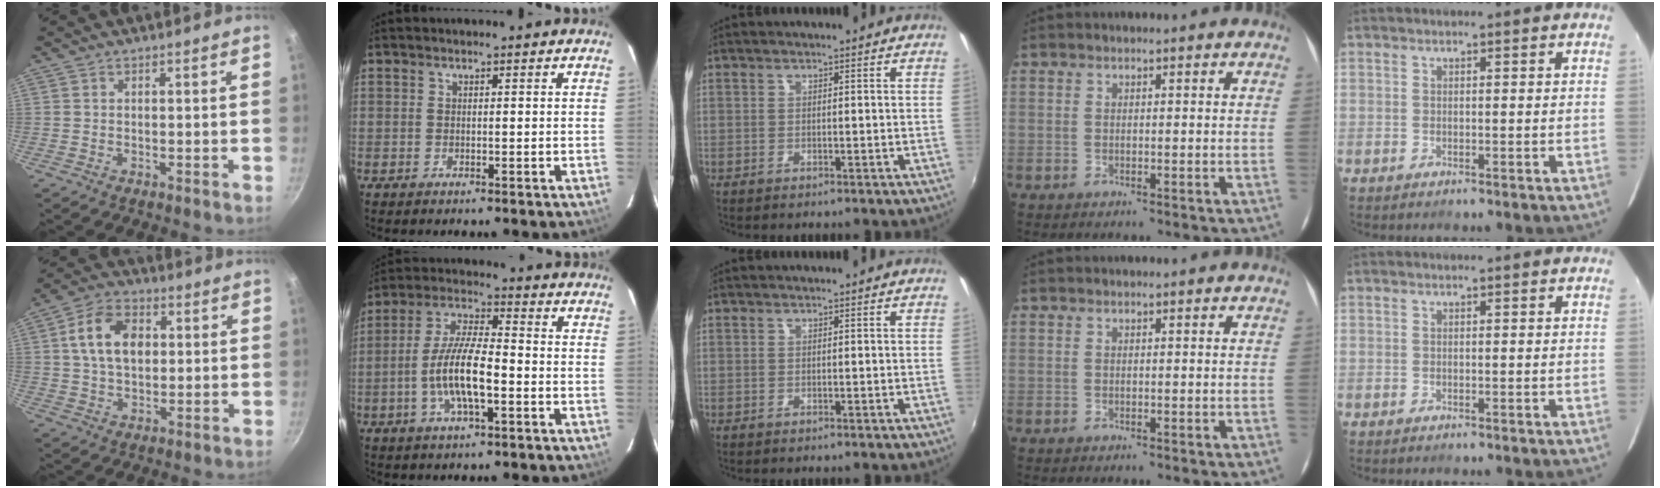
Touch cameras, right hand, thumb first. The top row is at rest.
{"thumb": {"total": 11.2, "force": [2.0, 7.6, 8.0], "torque": [-0.123, 0.012, 0.026]}, "index": {"total": 10.9, "force": [-3.2, 2.8, 10.0], "torque": [-0.203, 0.004, -0.060]}}